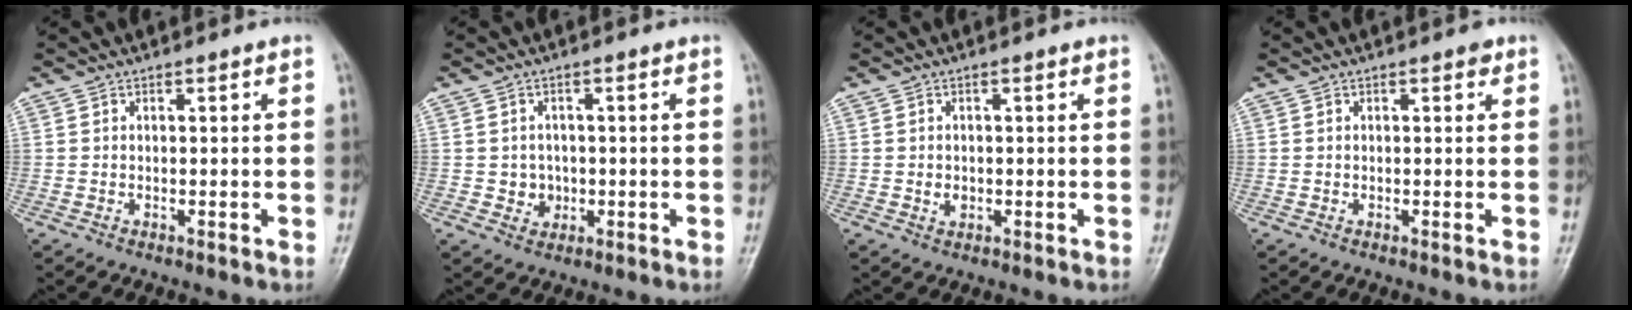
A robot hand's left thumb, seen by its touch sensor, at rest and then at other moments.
{"total": 3.2, "force": [-0.3, 3.0, 1.0], "torque": [0.003, 0.005, 0.000]}
{"total": 1.7, "force": [-0.2, 1.3, 1.0], "torque": [-0.009, 0.001, 0.000]}
{"total": 0.9, "force": [0.5, 0.6, 0.5], "torque": [0.001, 0.000, 0.002]}